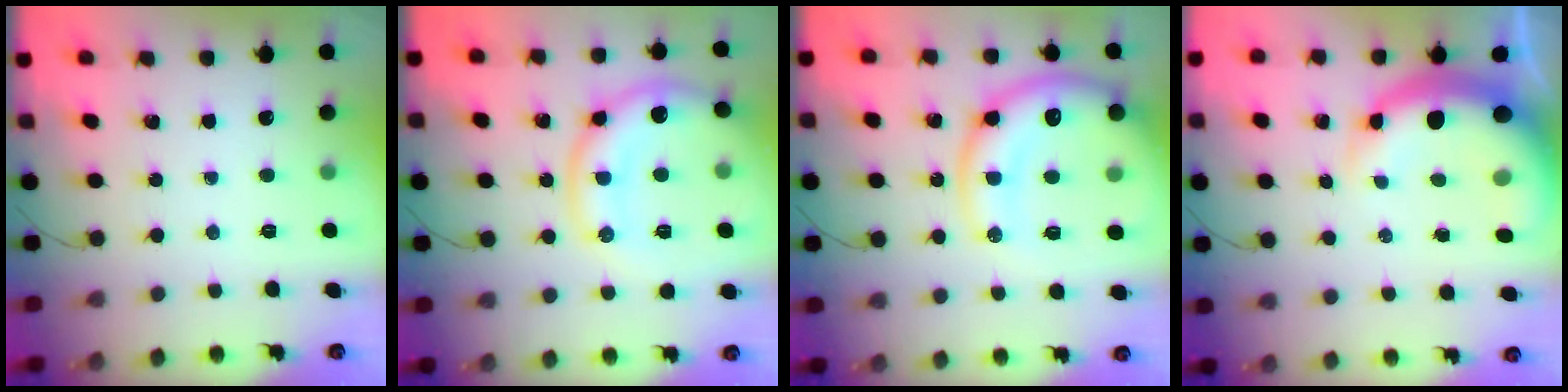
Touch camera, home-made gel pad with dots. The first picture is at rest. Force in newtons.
{"total": 15.1, "press": 15.0, "slide": 0.9}
{"total": 18.7, "press": 18.3, "slide": 3.8}
{"total": 10.0, "press": 9.7, "slide": 2.6}